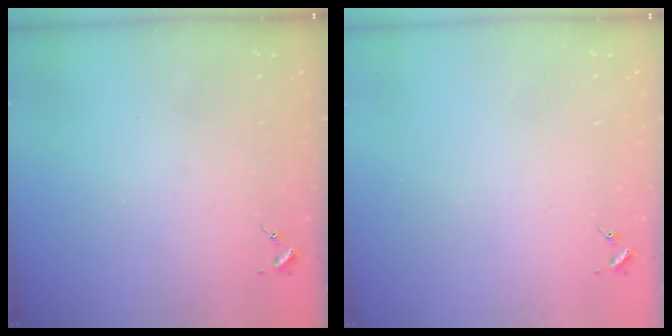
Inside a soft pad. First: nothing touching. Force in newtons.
{"total": 0.0}